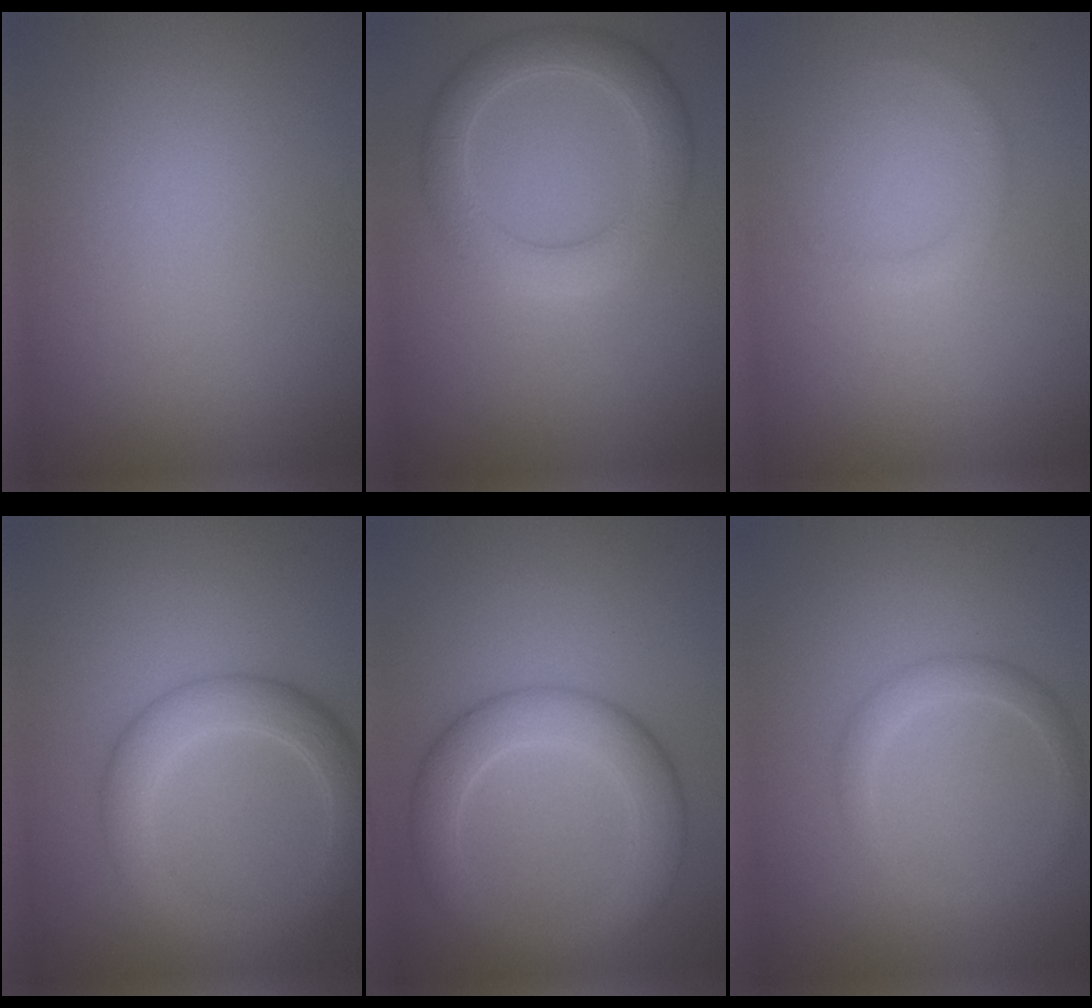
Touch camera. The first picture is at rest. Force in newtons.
{"total": 4.6, "press": 4.6, "slide": 0.3}
{"total": 0.8, "press": 0.8, "slide": 0.2}
{"total": 4.7, "press": 4.7, "slide": 0.2}
{"total": 5.6, "press": 5.6, "slide": 0.5}
{"total": 2.0, "press": 2.0, "slide": 0.2}